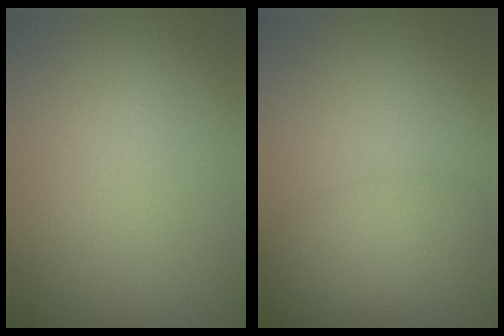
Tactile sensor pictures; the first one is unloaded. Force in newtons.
{"total": 3.0, "press": 3.0, "slide": 0.1}